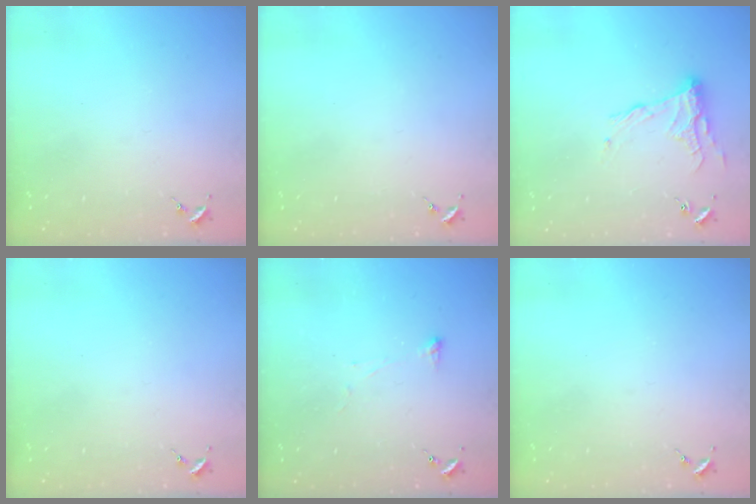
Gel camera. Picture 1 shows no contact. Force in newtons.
{"total": 0.0}
{"total": 11.5, "press": 11.5, "slide": 0.7}
{"total": 0.0}
{"total": 2.9, "press": 2.8, "slide": 0.5}
{"total": 0.0}